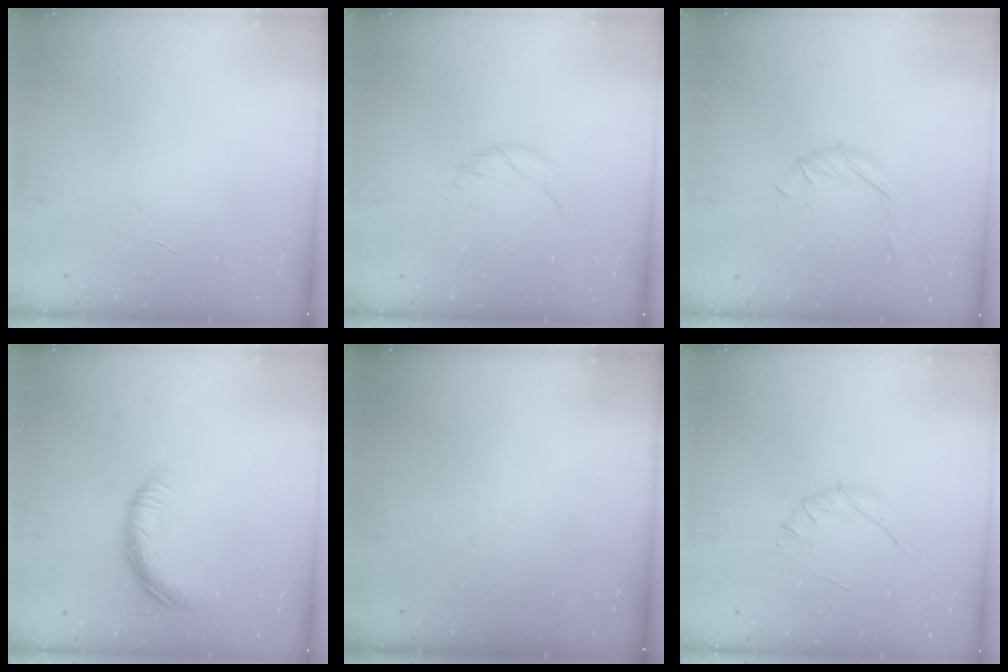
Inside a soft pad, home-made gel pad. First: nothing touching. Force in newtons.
{"total": 5.4, "press": 5.1, "slide": 1.7}
{"total": 3.8, "press": 3.7, "slide": 1.0}
{"total": 11.2, "press": 11.1, "slide": 0.7}
{"total": 0.0}
{"total": 3.9, "press": 3.8, "slide": 1.0}